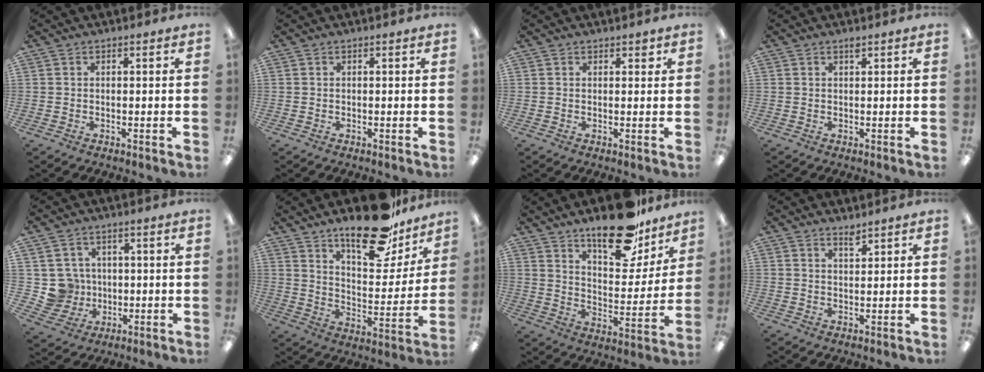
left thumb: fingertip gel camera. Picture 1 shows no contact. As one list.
[{"total": 0.0}, {"total": 1.1, "force": [0.8, 0.6, 0.6], "torque": [0.004, -0.005, 0.011]}, {"total": 1.0, "force": [0.8, 0.1, 0.6], "torque": [-0.005, -0.003, 0.012]}, {"total": 7.3, "force": [0.7, 7.2, 0.8], "torque": [-0.032, 0.005, 0.025]}, {"total": 21.1, "force": [15.8, 8.1, 11.4], "torque": [-0.163, -0.099, 0.265]}, {"total": 19.8, "force": [14.5, 8.3, 10.6], "torque": [-0.145, -0.093, 0.245]}, {"total": 2.3, "force": [2.1, 0.4, 0.8], "torque": [-0.012, -0.008, 0.037]}]